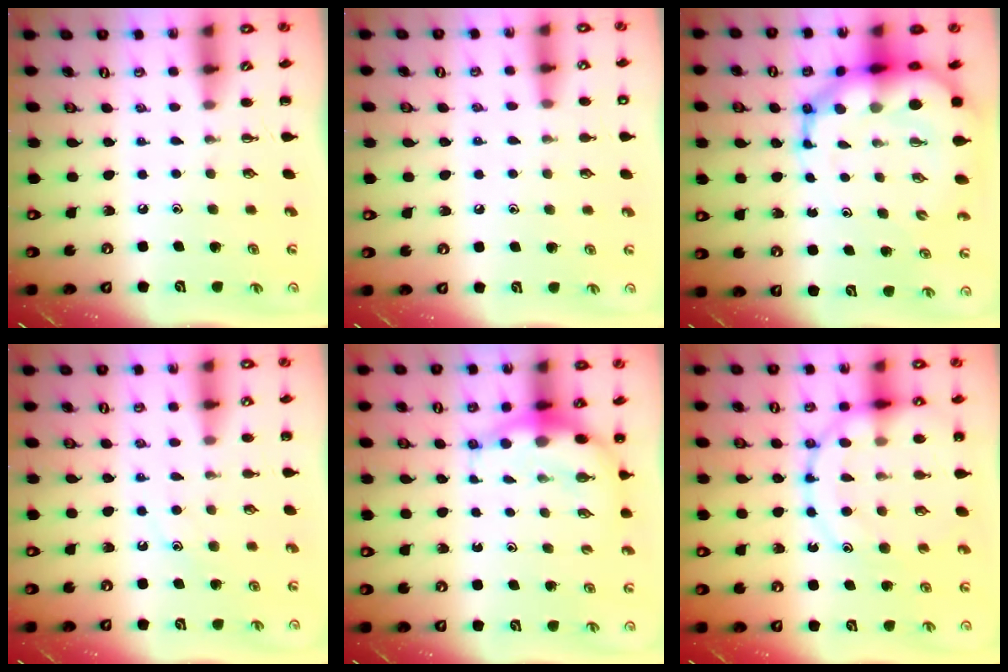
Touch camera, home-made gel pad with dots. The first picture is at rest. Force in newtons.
{"total": 7.1, "press": 6.8, "slide": 2.2}
{"total": 14.3, "press": 13.8, "slide": 4.0}
{"total": 9.6, "press": 9.5, "slide": 1.4}
{"total": 7.0, "press": 6.8, "slide": 1.6}
{"total": 19.1, "press": 19.0, "slide": 2.4}